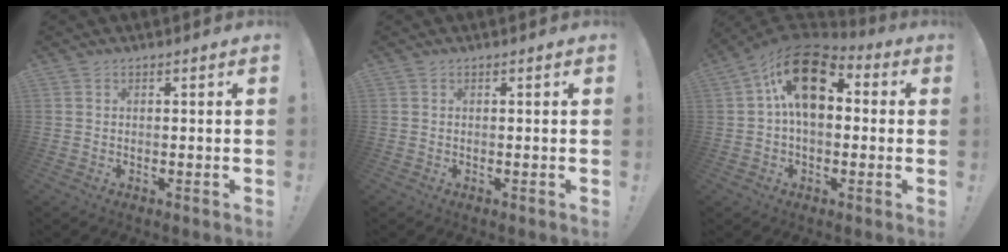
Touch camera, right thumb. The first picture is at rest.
{"total": 0.0}
{"total": 17.6, "force": [5.0, 10.6, 13.2], "torque": [-0.207, -0.008, 0.091]}